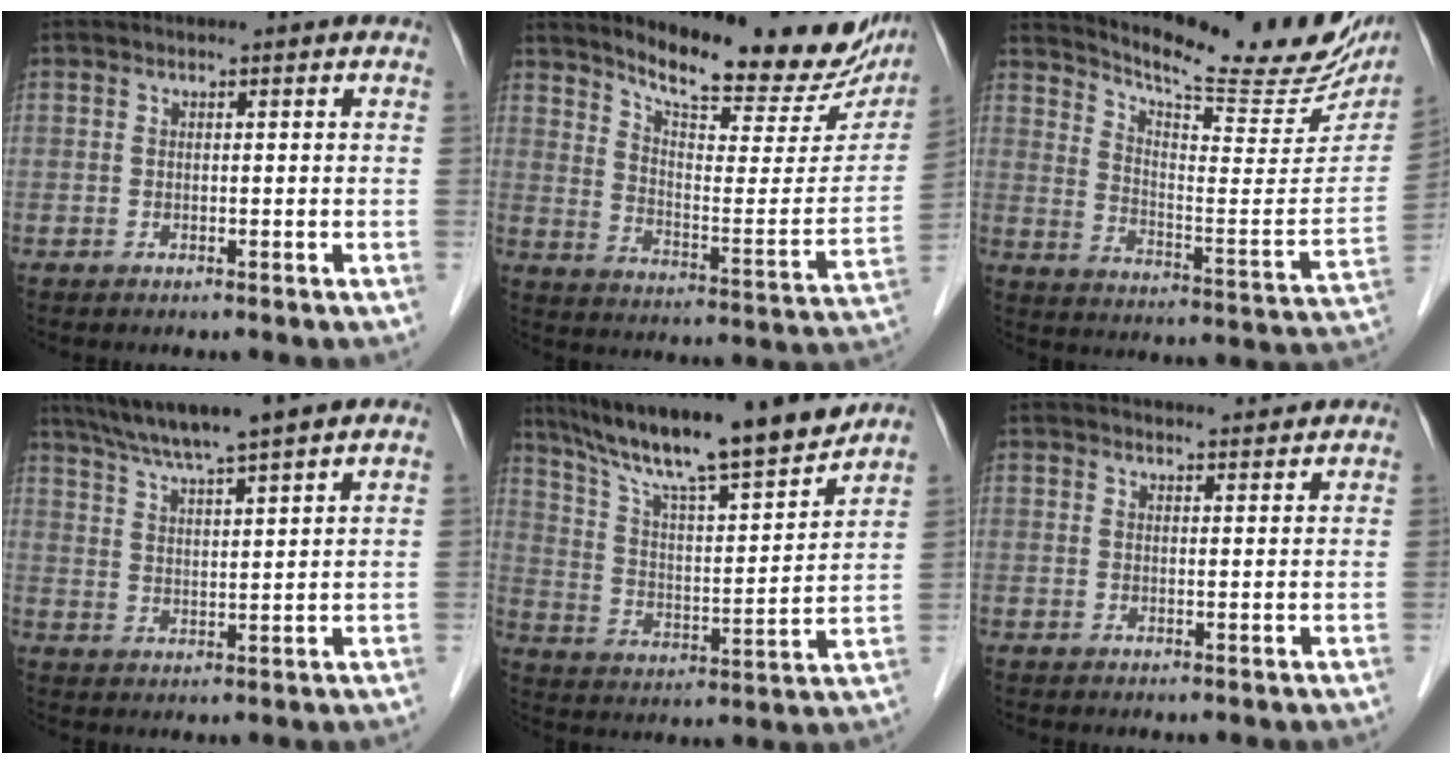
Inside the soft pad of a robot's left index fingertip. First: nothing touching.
{"total": 21.7, "force": [18.9, 5.0, 9.3], "torque": [-0.131, -0.044, 0.250]}
{"total": 21.9, "force": [19.6, 3.3, 9.2], "torque": [-0.141, -0.058, 0.257]}
{"total": 9.4, "force": [7.8, -0.8, 5.2], "torque": [-0.090, 0.018, 0.130]}
{"total": 18.5, "force": [15.9, 0.6, 9.4], "torque": [-0.160, 0.002, 0.261]}
{"total": 3.1, "force": [3.1, 0.3, 0.5], "torque": [-0.011, 0.004, 0.039]}